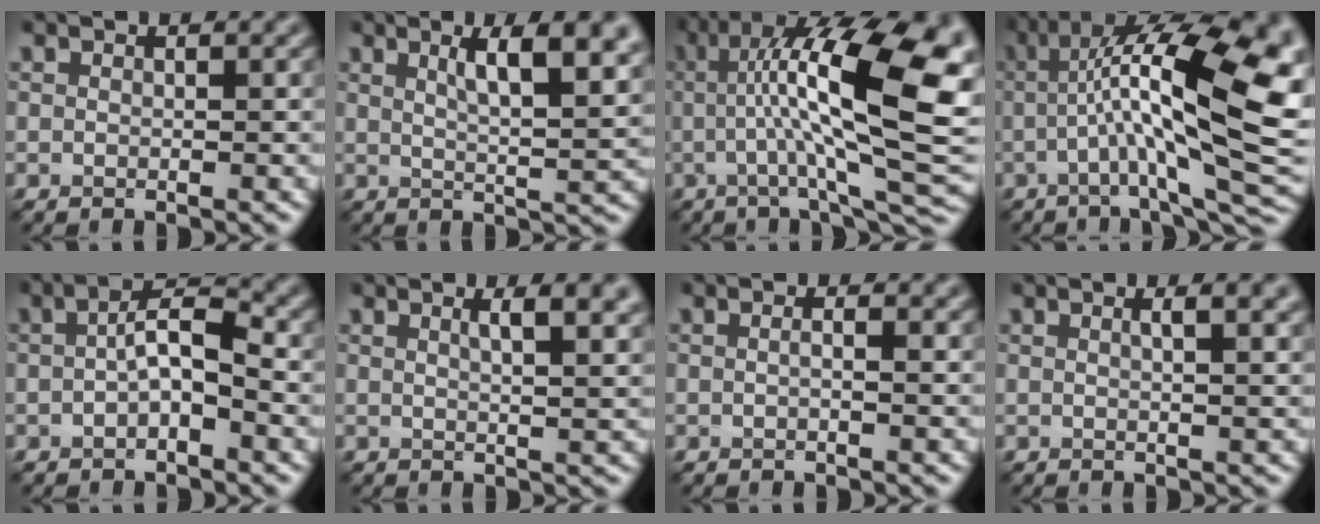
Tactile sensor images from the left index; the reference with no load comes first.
{"total": 7.5, "force": [3.1, 2.3, 6.5], "torque": [-0.072, 0.006, 0.046]}
{"total": 15.4, "force": [2.1, 4.0, 14.8], "torque": [-0.213, 0.018, 0.031]}
{"total": 16.1, "force": [1.2, 4.5, 15.4], "torque": [-0.239, 0.025, 0.018]}
{"total": 3.3, "force": [-0.3, 1.2, 3.1], "torque": [-0.054, 0.010, -0.011]}
{"total": 4.4, "force": [2.0, 1.5, 3.6], "torque": [-0.027, 0.009, 0.018]}
{"total": 0.8, "force": [0.1, 0.1, 0.8], "torque": [-0.015, 0.000, -0.001]}
{"total": 3.7, "force": [1.7, 1.5, 3.0], "torque": [-0.017, 0.012, 0.004]}